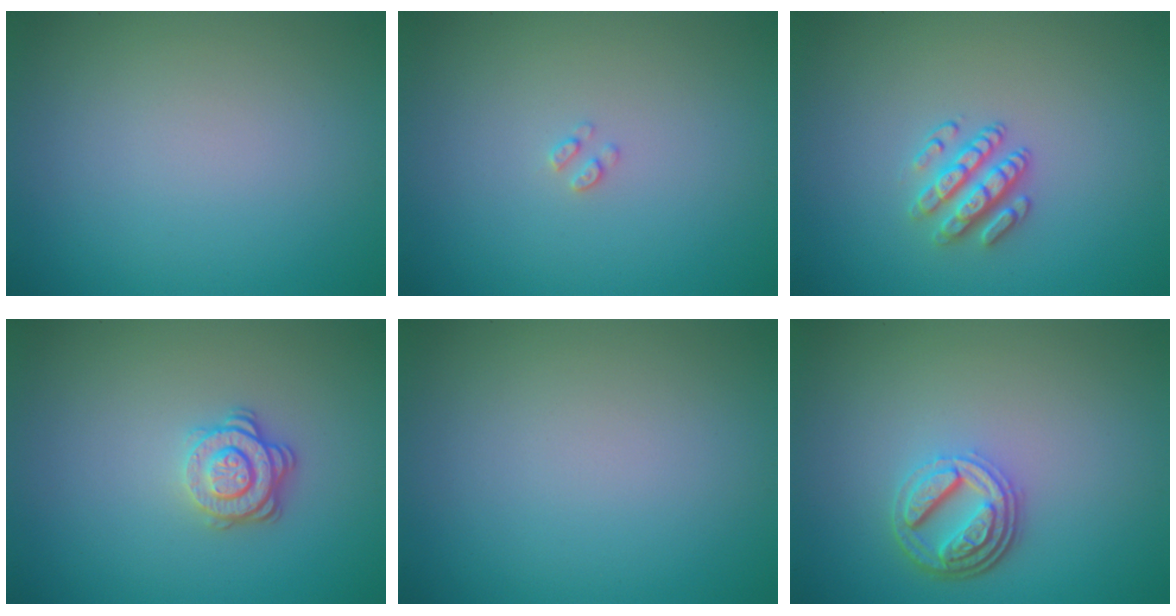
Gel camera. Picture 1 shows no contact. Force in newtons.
{"total": 0.7, "press": 0.6, "slide": 0.1}
{"total": 2.7, "press": 2.5, "slide": 1.2}
{"total": 3.0, "press": 2.6, "slide": 1.5}
{"total": 0.0}
{"total": 4.4, "press": 3.4, "slide": 2.8}